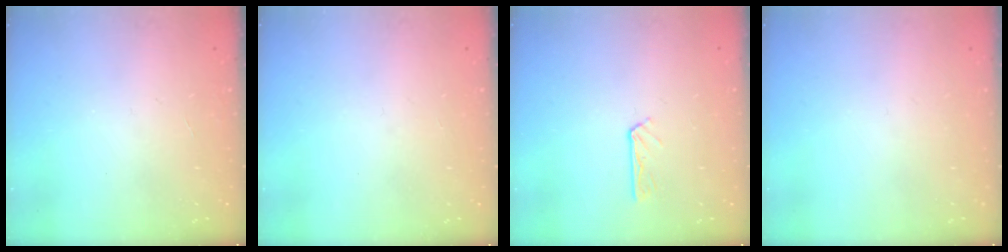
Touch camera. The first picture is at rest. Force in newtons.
{"total": 1.5, "press": 1.4, "slide": 0.2}
{"total": 2.6, "press": 2.6, "slide": 0.2}
{"total": 0.0}